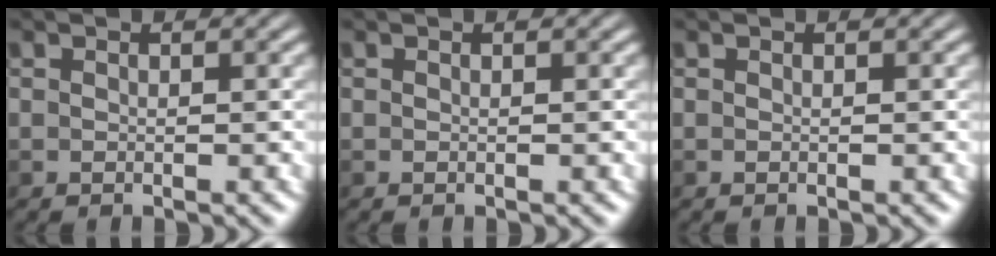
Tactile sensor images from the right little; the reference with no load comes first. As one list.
[{"total": 0.0}, {"total": 0.0}]